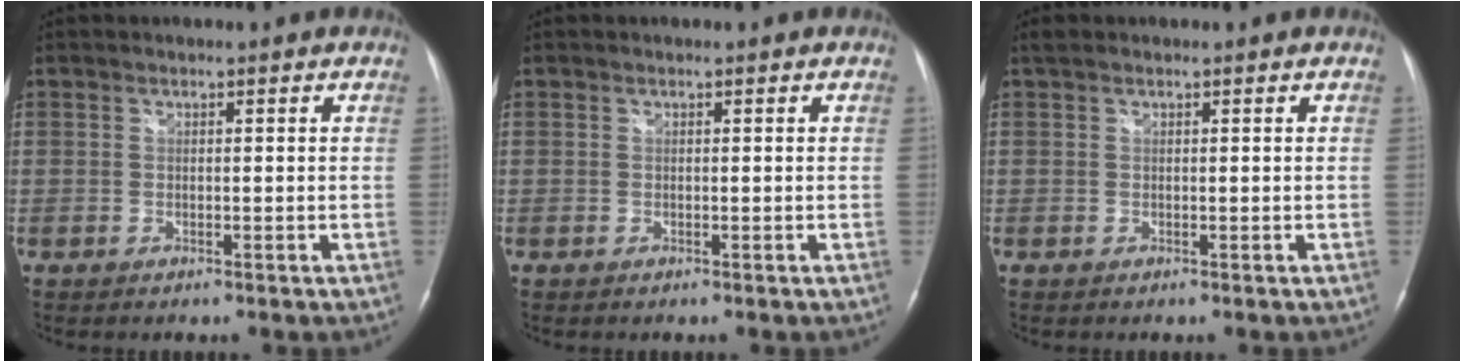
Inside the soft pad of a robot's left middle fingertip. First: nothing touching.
{"total": 0.0}
{"total": 0.8, "force": [0.6, 0.5, 0.3], "torque": [-0.009, 0.015, 0.013]}